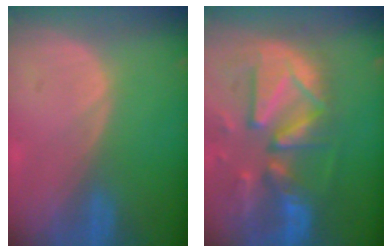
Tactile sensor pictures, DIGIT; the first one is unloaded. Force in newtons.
{"total": 13.2, "press": 11.4, "slide": 6.6}